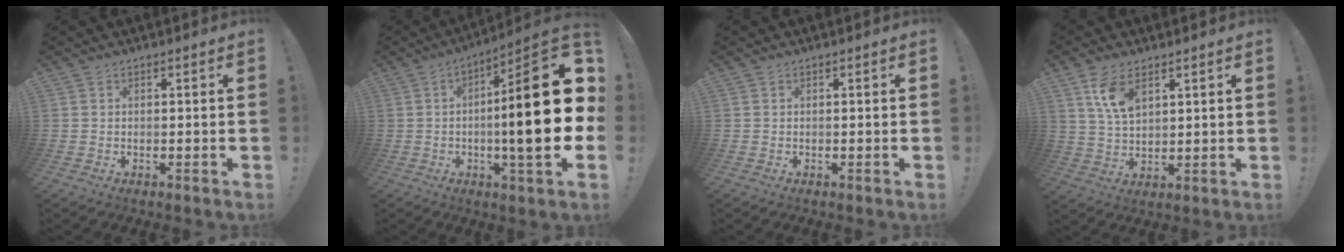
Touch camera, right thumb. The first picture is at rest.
{"total": 24.7, "force": [-0.3, 4.1, 24.4], "torque": [-0.385, -0.004, -0.017]}
{"total": 0.0}
{"total": 8.8, "force": [4.8, 4.7, 5.8], "torque": [-0.105, -0.018, 0.087]}